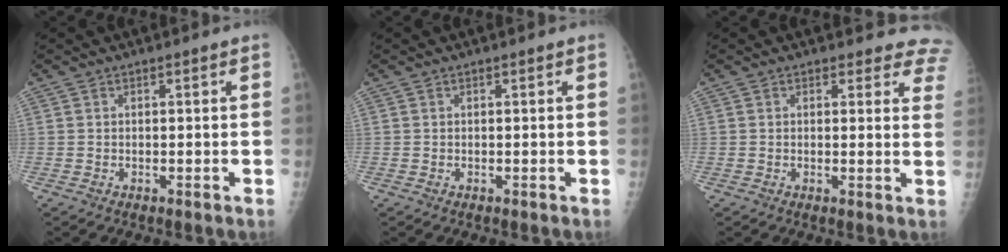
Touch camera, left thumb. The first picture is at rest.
{"total": 0.0}
{"total": 8.8, "force": [7.9, 3.6, 1.4], "torque": [0.040, -0.032, 0.052]}